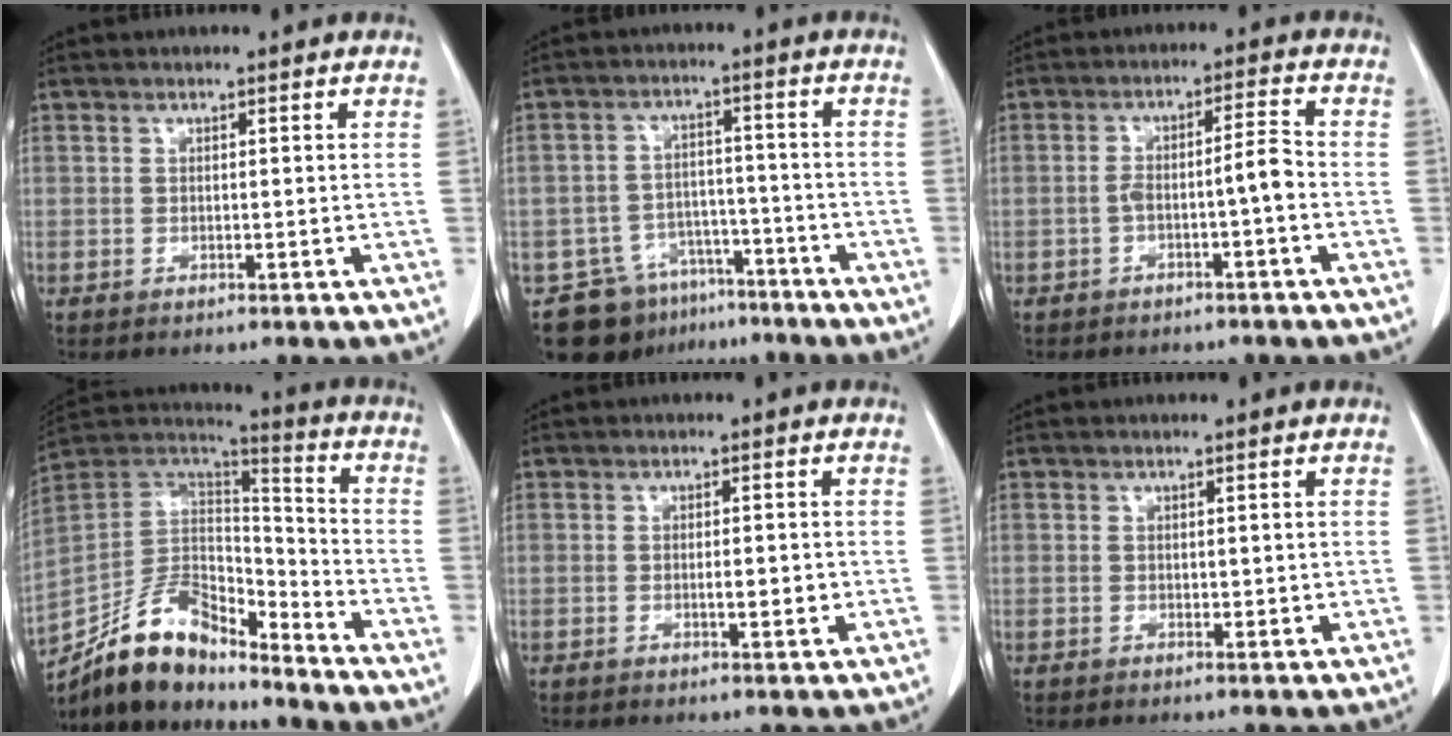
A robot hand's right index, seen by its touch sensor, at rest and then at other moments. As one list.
[{"total": 10.7, "force": [-7.3, 7.3, 2.8], "torque": [-0.043, 0.024, -0.110]}, {"total": 4.4, "force": [-1.6, 0.3, 4.1], "torque": [-0.072, 0.020, -0.024]}, {"total": 15.6, "force": [-13.6, 5.3, 5.5], "torque": [-0.095, 0.048, -0.250]}, {"total": 2.2, "force": [-0.3, 0.7, 2.1], "torque": [-0.036, -0.001, -0.003]}, {"total": 1.1, "force": [0.1, 0.8, 0.8], "torque": [-0.009, -0.002, 0.004]}]